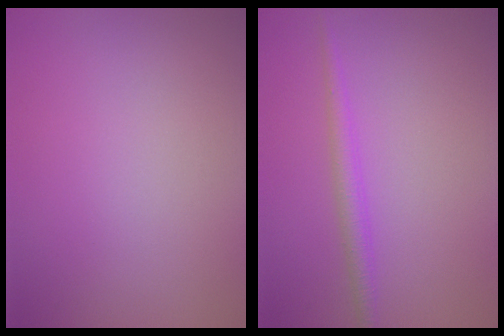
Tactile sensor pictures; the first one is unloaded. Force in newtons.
{"total": 1.8, "press": 1.8, "slide": 0.1}